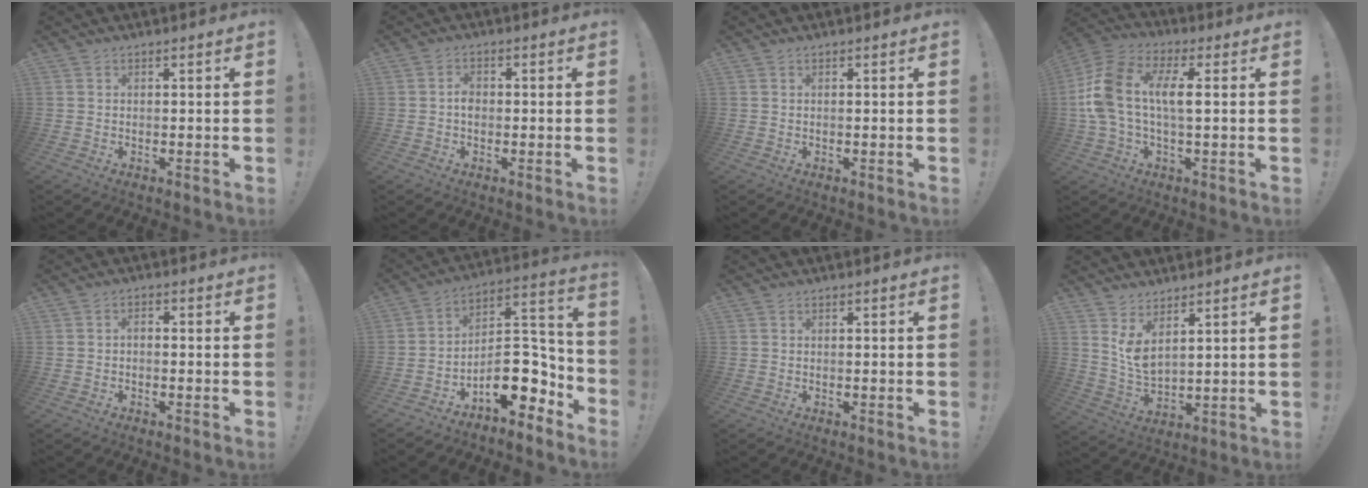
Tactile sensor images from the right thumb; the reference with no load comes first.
{"total": 2.7, "force": [-0.6, 1.9, 1.8], "torque": [-0.027, 0.006, -0.013]}
{"total": 0.0}
{"total": 12.3, "force": [0.5, 5.7, 10.9], "torque": [-0.228, 0.004, 0.008]}
{"total": 1.2, "force": [-0.9, 0.4, 0.7], "torque": [-0.011, 0.006, -0.018]}
{"total": 15.1, "force": [-6.8, 8.6, 10.4], "torque": [-0.118, 0.036, -0.100]}
{"total": 0.0}
{"total": 7.1, "force": [4.9, 2.4, 4.6], "torque": [-0.095, -0.037, 0.089]}